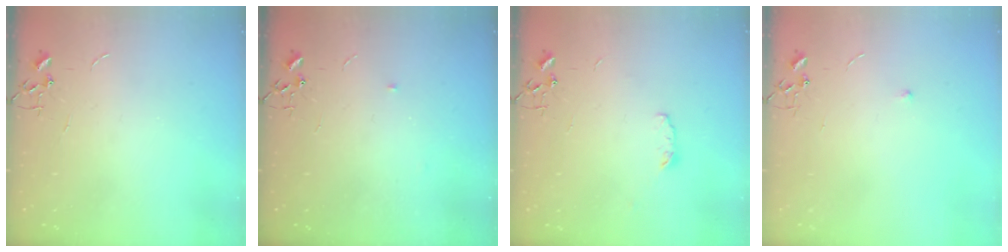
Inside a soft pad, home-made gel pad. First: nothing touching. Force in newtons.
{"total": 3.0, "press": 2.9, "slide": 0.5}
{"total": 3.4, "press": 3.3, "slide": 1.0}
{"total": 4.7, "press": 4.7, "slide": 0.6}